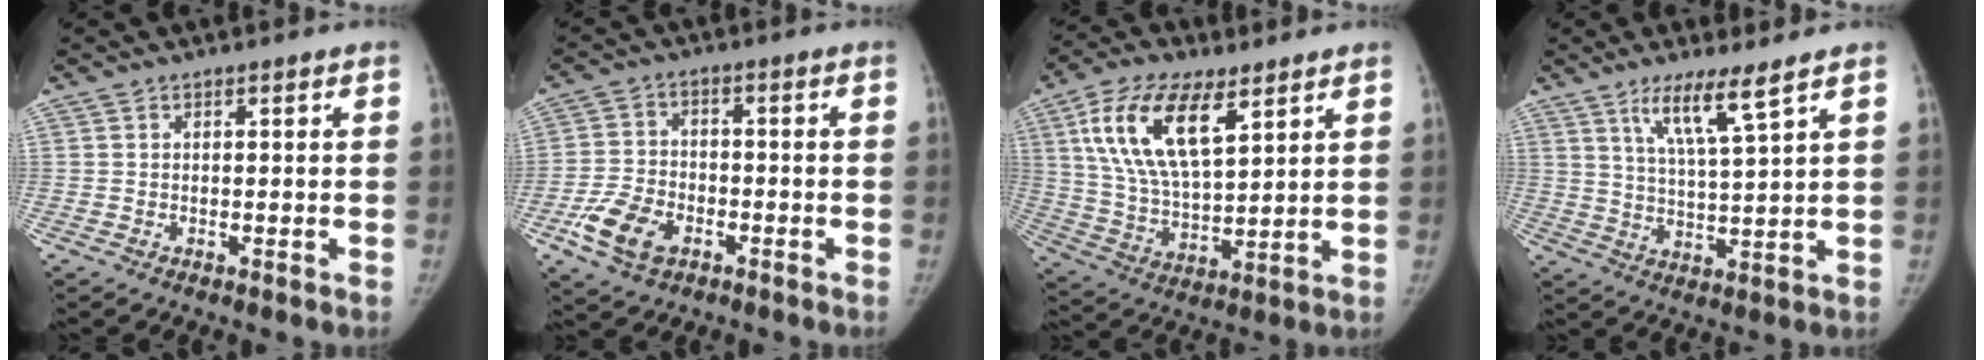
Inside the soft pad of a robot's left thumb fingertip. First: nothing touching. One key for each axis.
{"total": 9.1, "fx": -4.4, "fy": 5.8, "fz": 5.4, "tx": -0.098, "ty": 0.014, "tz": -0.082}
{"total": 17.0, "fx": 7.6, "fy": 7.7, "fz": 13.1, "tx": -0.233, "ty": -0.021, "tz": 0.146}
{"total": 8.1, "fx": 5.1, "fy": 0.3, "fz": 6.3, "tx": -0.117, "ty": -0.035, "tz": 0.099}